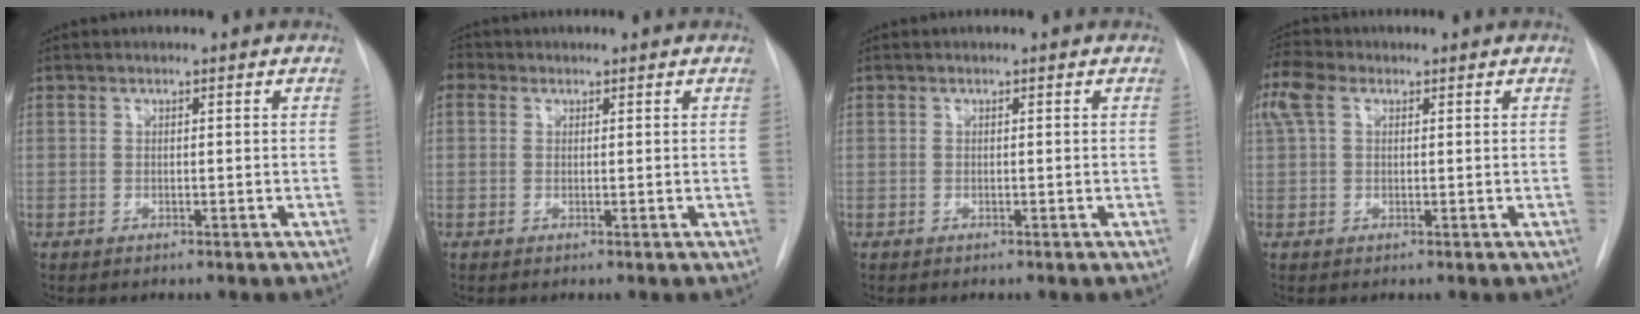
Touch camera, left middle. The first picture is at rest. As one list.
[{"total": 2.1, "force": [0.9, 1.8, 0.6], "torque": [-0.010, 0.013, 0.013]}, {"total": 0.0}, {"total": 5.3, "force": [2.3, 3.1, 3.6], "torque": [-0.102, 0.033, 0.047]}]